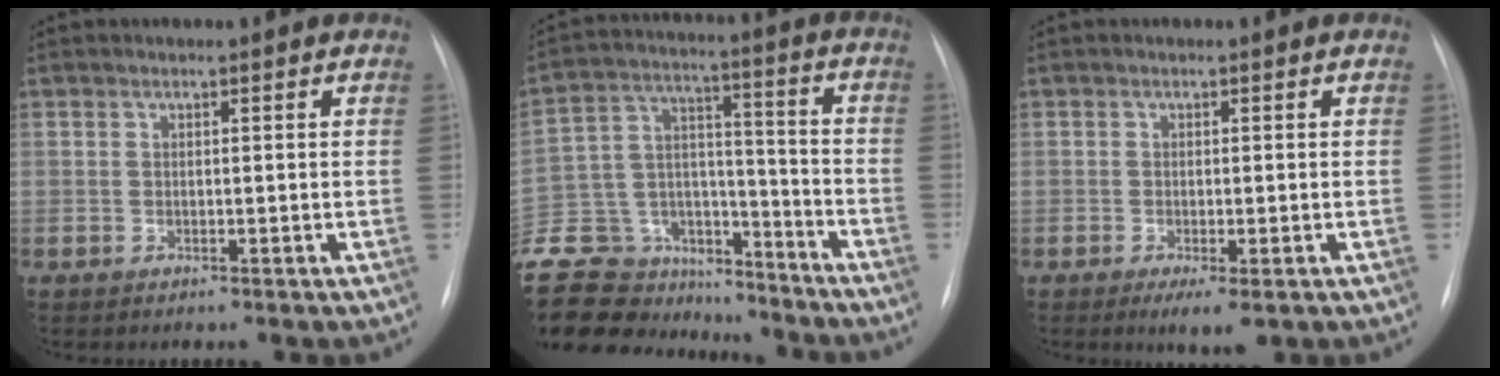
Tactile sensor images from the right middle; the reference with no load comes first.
{"total": 21.3, "force": [-18.0, 9.9, 5.6], "torque": [-0.143, 0.060, -0.286]}
{"total": 3.3, "force": [-1.6, 0.8, 2.7], "torque": [-0.042, -0.007, -0.018]}